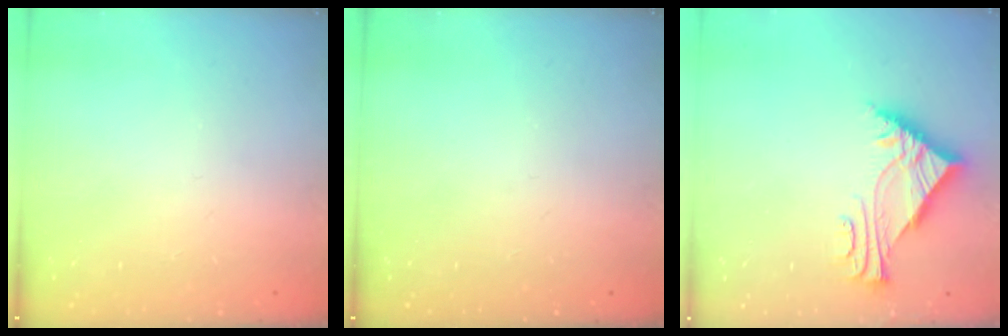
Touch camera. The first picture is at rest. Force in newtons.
{"total": 0.0}
{"total": 7.9, "press": 7.8, "slide": 1.1}